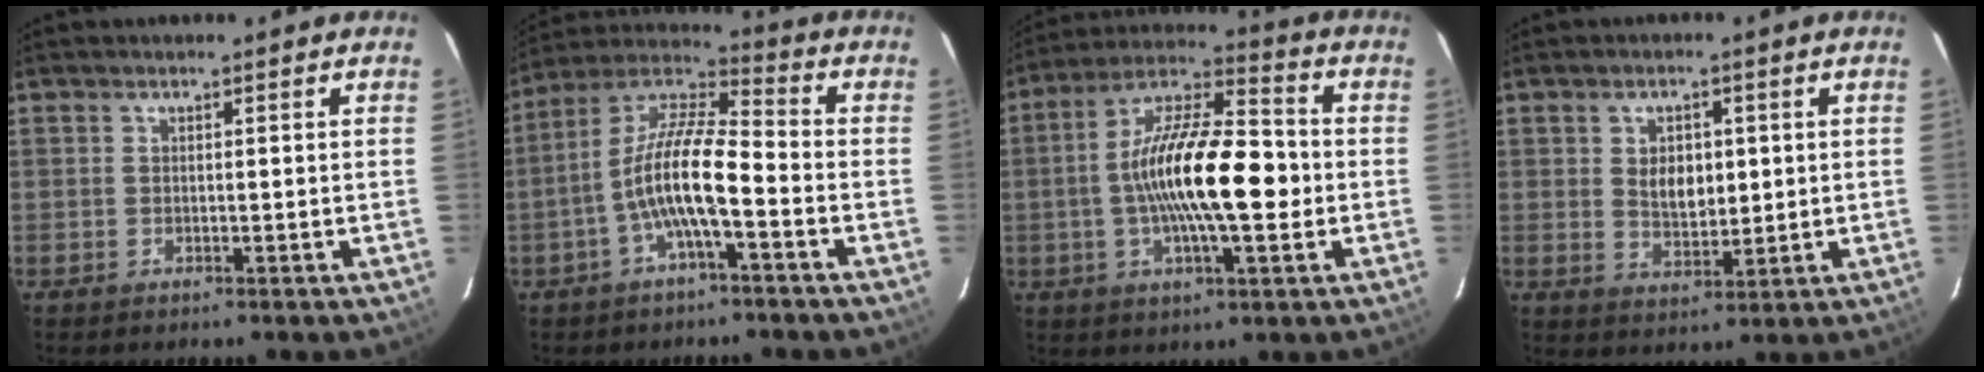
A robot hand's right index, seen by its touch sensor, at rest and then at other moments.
{"total": 11.8, "force": [-3.9, 2.5, 10.8], "torque": [-0.219, 0.010, -0.080]}
{"total": 17.3, "force": [-1.8, 5.1, 16.4], "torque": [-0.296, 0.012, -0.040]}
{"total": 5.9, "force": [1.0, 3.7, 4.5], "torque": [-0.074, 0.002, 0.022]}